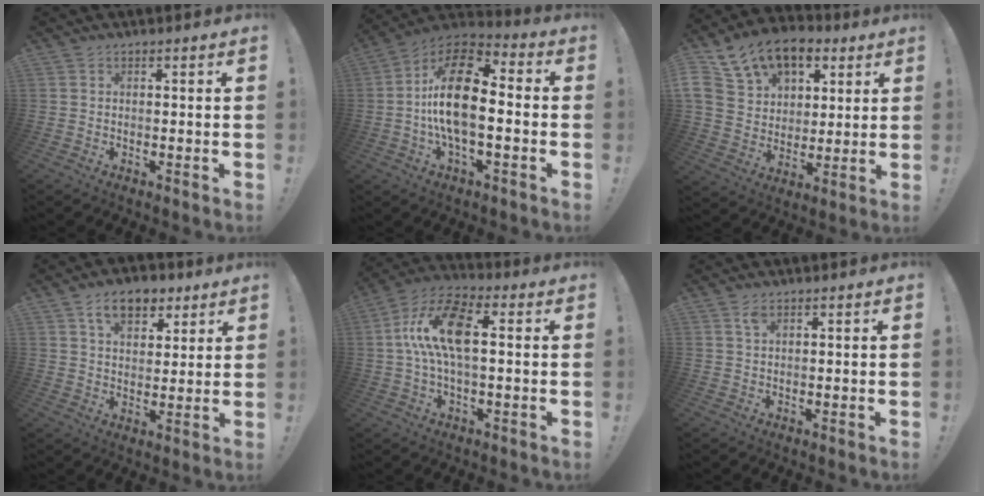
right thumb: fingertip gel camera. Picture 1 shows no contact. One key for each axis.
{"total": 18.1, "fx": -1.6, "fy": 8.4, "fz": 16.0, "tx": -0.293, "ty": 0.016, "tz": -0.031}
{"total": 17.4, "fx": 9.3, "fy": 12.1, "fz": 8.4, "tx": -0.140, "ty": -0.038, "tz": 0.182}
{"total": 10.7, "fx": 6.0, "fy": 6.8, "fz": 5.7, "tx": -0.078, "ty": -0.017, "tz": 0.111}
{"total": 14.8, "fx": 1.5, "fy": 7.0, "fz": 13.0, "tx": -0.238, "ty": 0.009, "tz": 0.026}
{"total": 2.1, "fx": 1.2, "fy": 1.0, "fz": 1.4, "tx": -0.019, "ty": -0.004, "tz": 0.021}